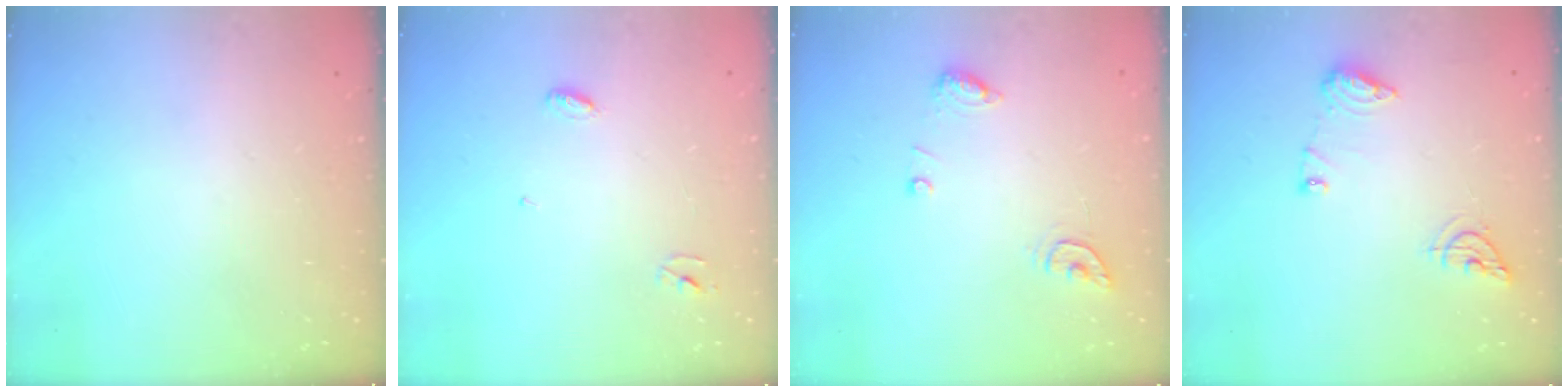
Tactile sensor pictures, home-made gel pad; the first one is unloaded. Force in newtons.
{"total": 3.4, "press": 3.4, "slide": 0.3}
{"total": 7.9, "press": 7.9, "slide": 0.7}
{"total": 9.5, "press": 9.5, "slide": 0.9}